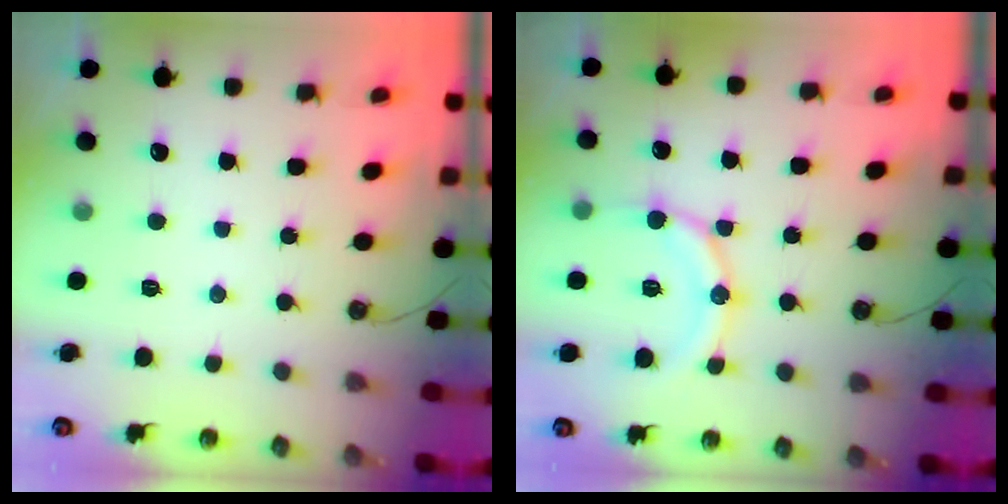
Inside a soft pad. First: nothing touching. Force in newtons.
{"total": 13.8, "press": 13.5, "slide": 2.7}